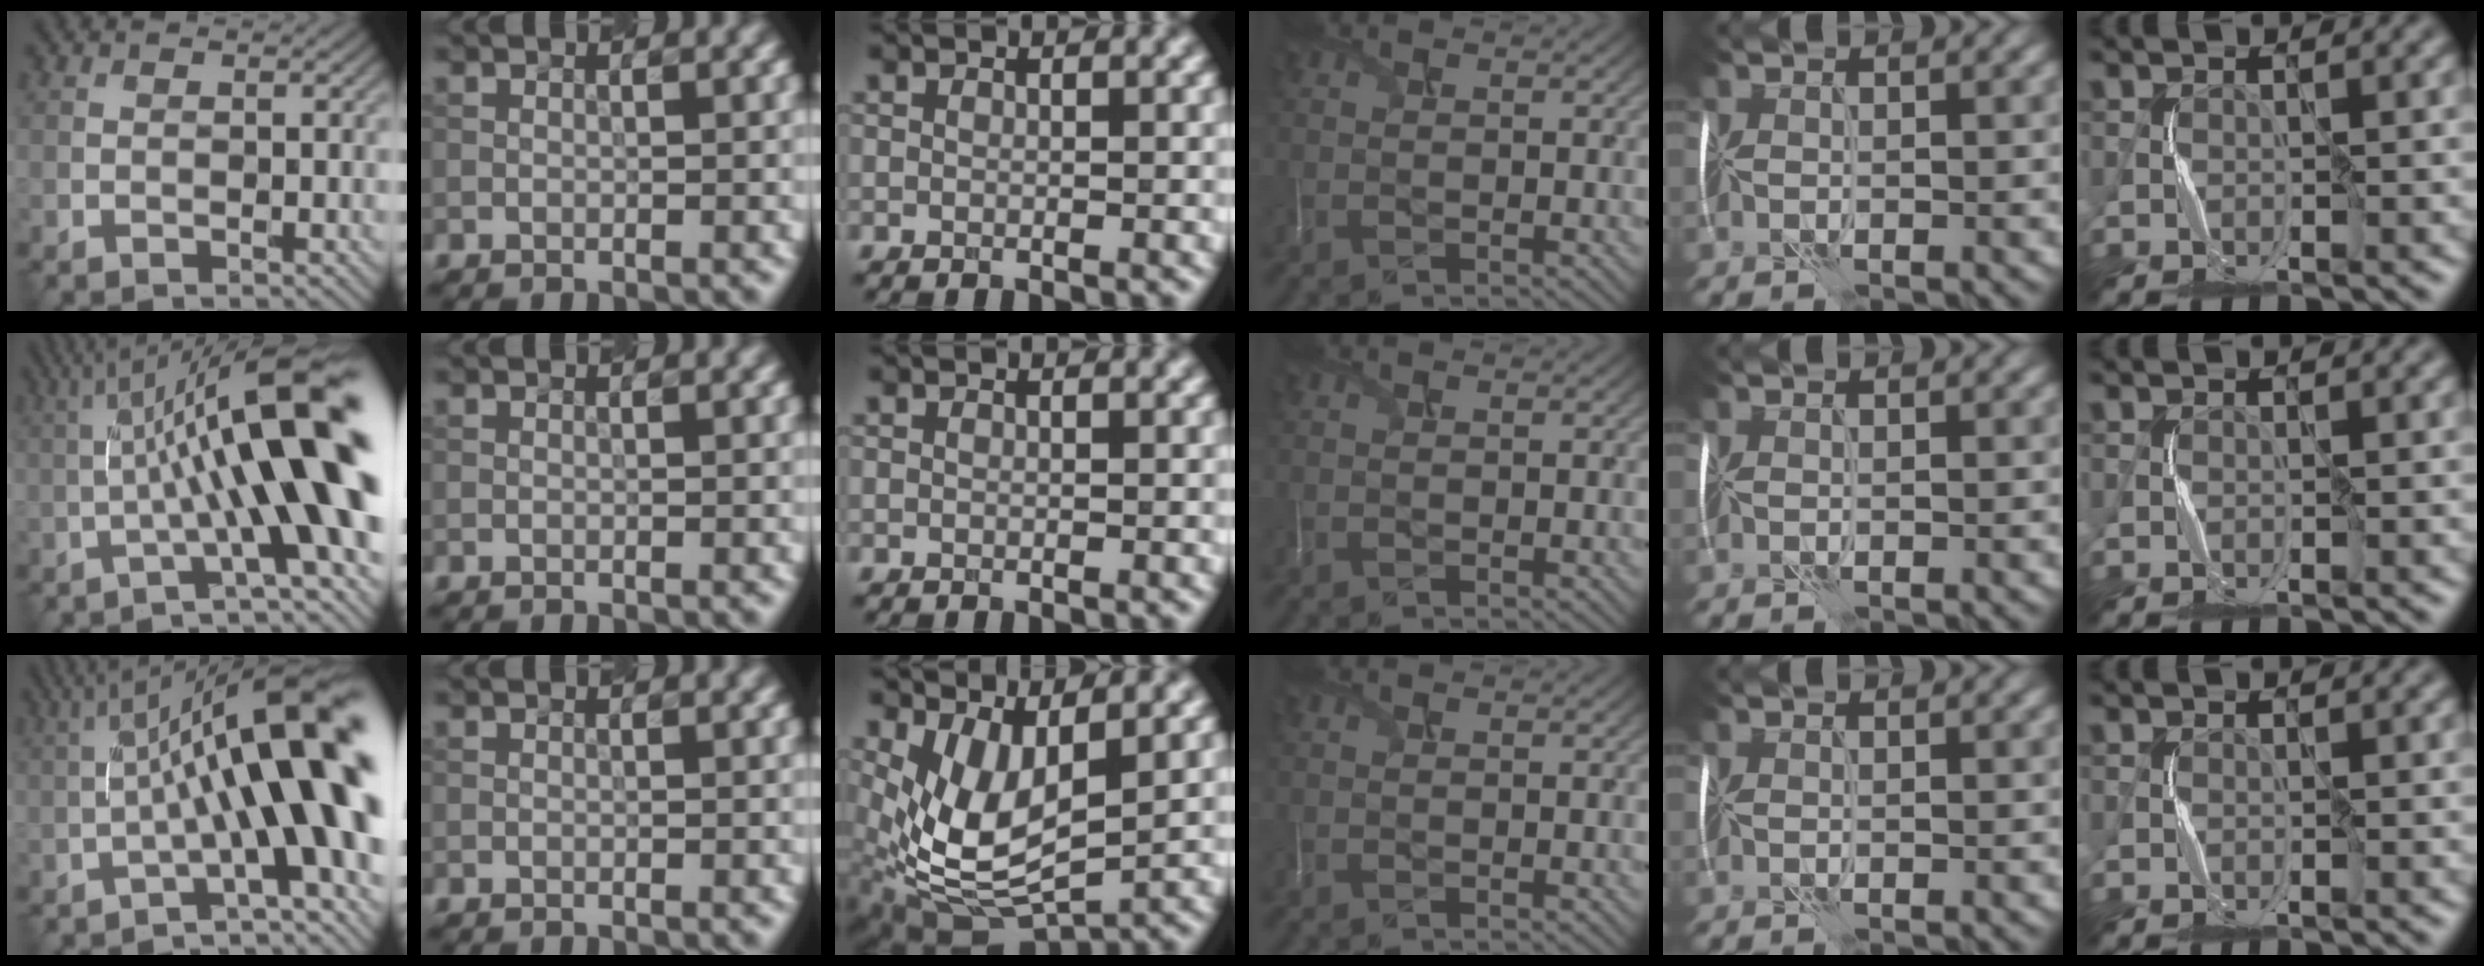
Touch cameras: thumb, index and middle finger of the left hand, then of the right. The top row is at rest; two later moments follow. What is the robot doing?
{"motion": "shake", "object": "plastic piggy bank"}